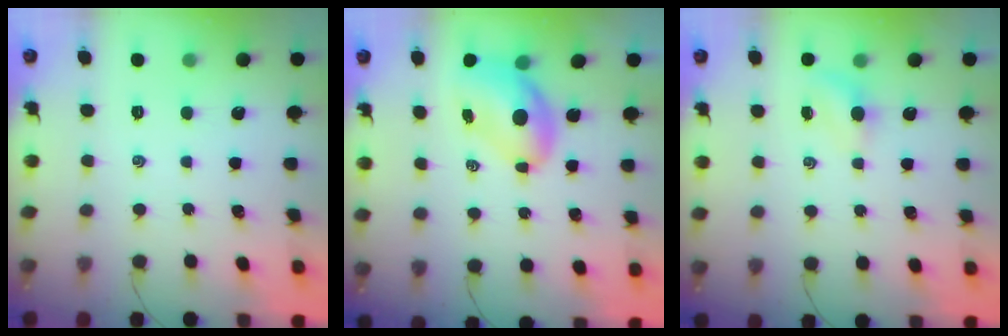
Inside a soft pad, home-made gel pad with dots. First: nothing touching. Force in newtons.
{"total": 7.9, "press": 7.7, "slide": 1.7}
{"total": 4.3, "press": 4.1, "slide": 1.3}